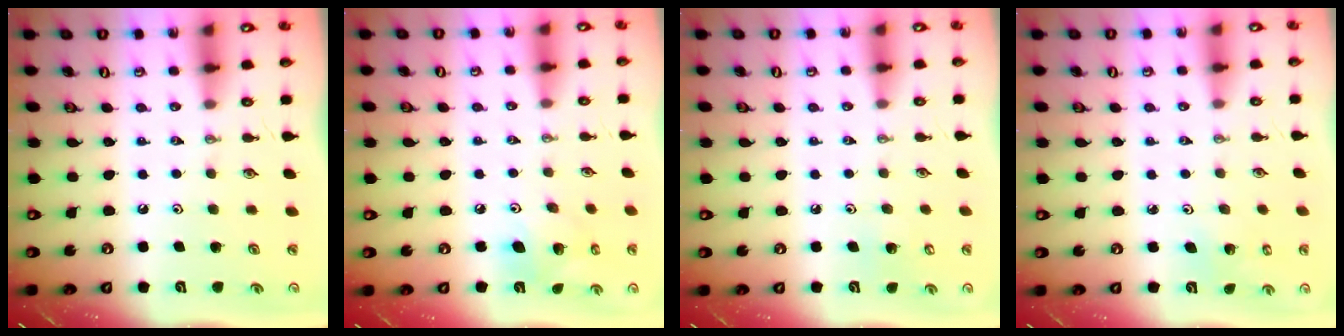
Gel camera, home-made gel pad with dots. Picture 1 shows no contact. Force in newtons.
{"total": 9.7, "press": 9.5, "slide": 1.8}
{"total": 4.2, "press": 4.2, "slide": 0.4}
{"total": 2.5, "press": 2.5, "slide": 0.2}